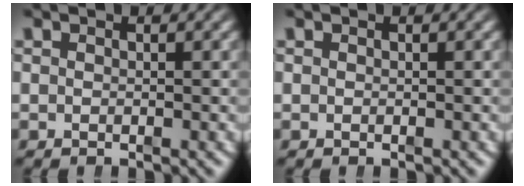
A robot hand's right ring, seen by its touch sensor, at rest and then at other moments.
{"total": 0.0}